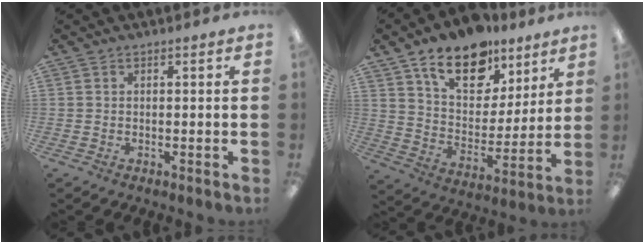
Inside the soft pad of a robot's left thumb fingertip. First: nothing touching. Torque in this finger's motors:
{"motor_torque": [0.57, 0.65, 1.45, -1.33, 0.17]}